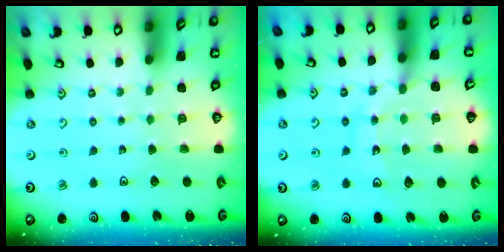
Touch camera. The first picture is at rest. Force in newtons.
{"total": 14.0, "press": 13.5, "slide": 3.5}